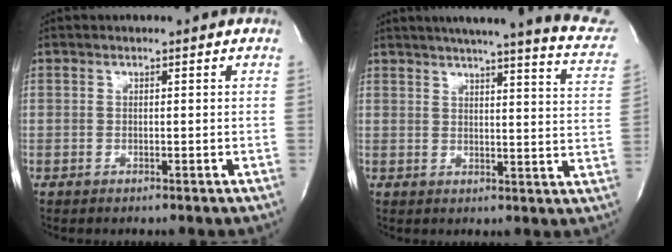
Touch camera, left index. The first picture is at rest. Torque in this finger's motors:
{"motor_torque": [0.25, -0.40, 0.28, 0.03]}